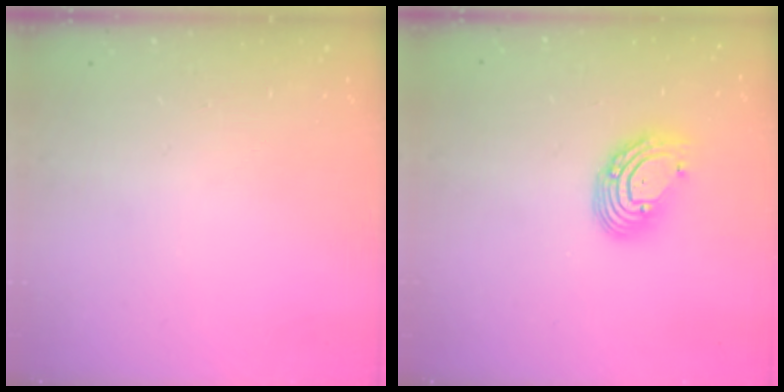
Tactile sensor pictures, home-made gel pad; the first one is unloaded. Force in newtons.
{"total": 9.4, "press": 9.3, "slide": 1.1}